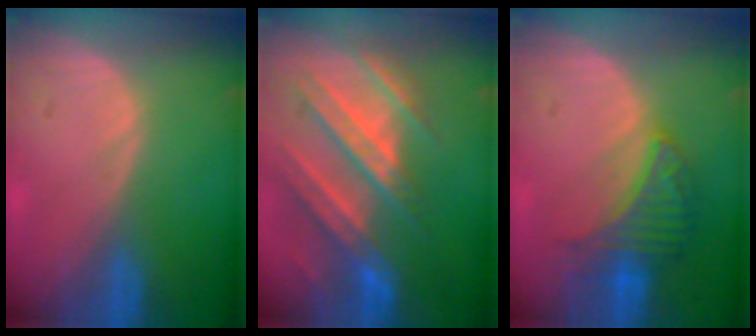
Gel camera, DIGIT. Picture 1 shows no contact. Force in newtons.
{"total": 10.5, "press": 9.6, "slide": 4.2}
{"total": 6.6, "press": 6.2, "slide": 2.2}